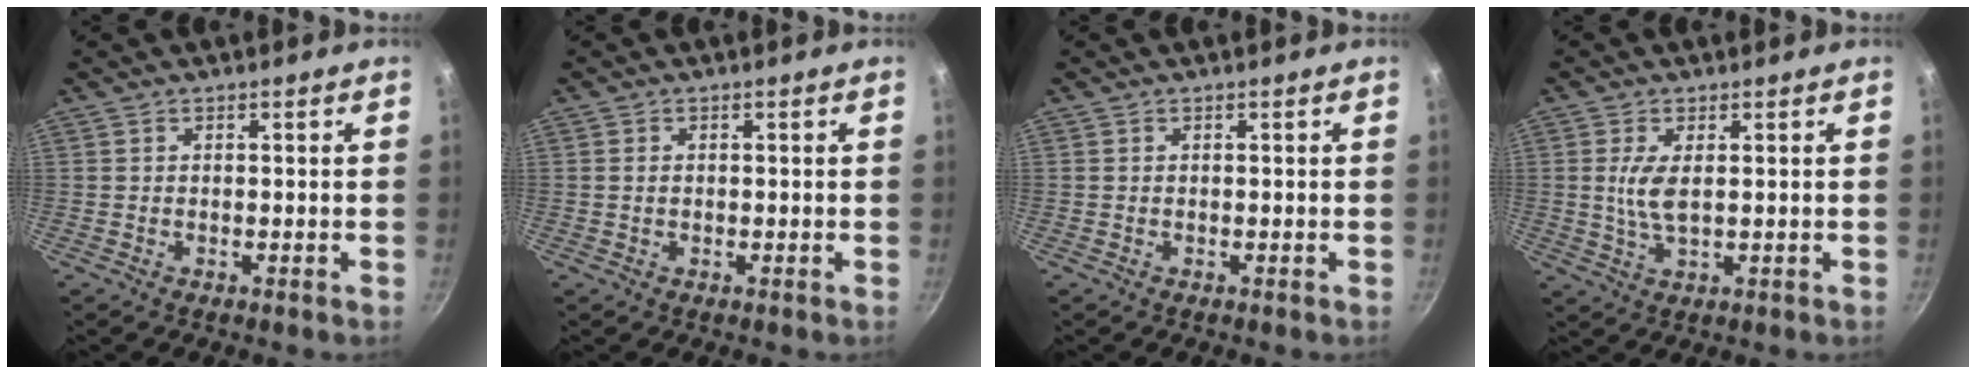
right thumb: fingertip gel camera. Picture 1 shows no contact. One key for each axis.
{"total": 0.9, "fx": 0.0, "fy": 0.8, "fz": 0.6, "tx": -0.009, "ty": 0.002, "tz": 0.001}
{"total": 0.0}
{"total": 4.7, "fx": 0.7, "fy": 1.8, "fz": 4.3, "tx": -0.091, "ty": -0.005, "tz": 0.017}